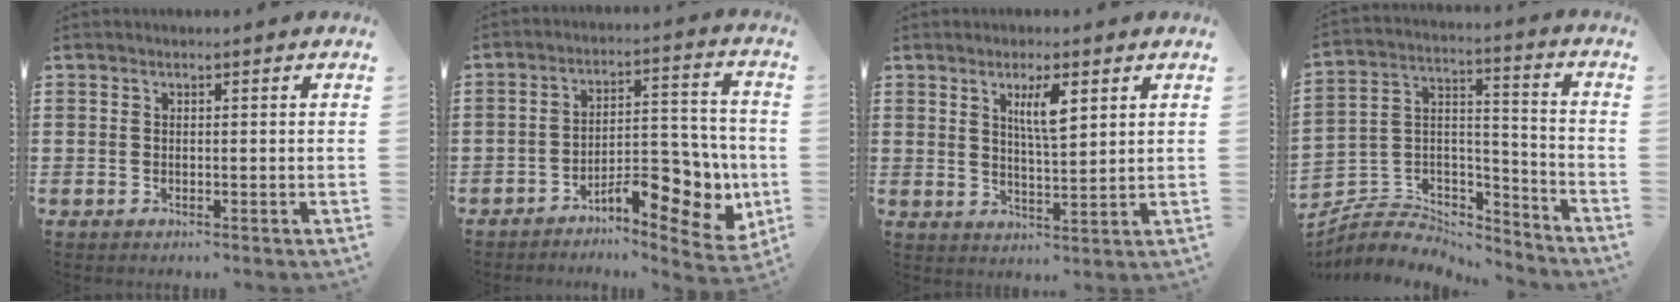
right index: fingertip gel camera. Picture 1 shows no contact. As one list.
[{"total": 9.7, "force": [-5.8, 3.9, 6.8], "torque": [-0.076, 0.008, -0.102]}, {"total": 5.0, "force": [2.3, 1.2, 4.3], "torque": [-0.082, 0.003, 0.035]}, {"total": 5.2, "force": [-4.4, 2.6, 0.6], "torque": [-0.028, 0.002, -0.092]}]